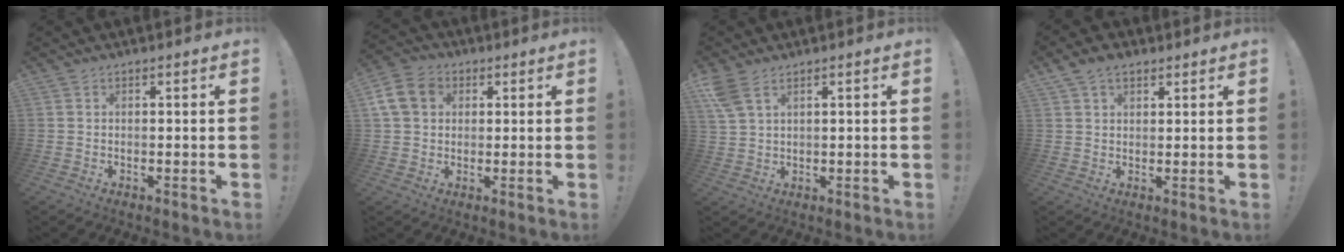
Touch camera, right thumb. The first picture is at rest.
{"total": 10.9, "force": [3.2, 8.4, 6.1], "torque": [-0.113, 0.001, 0.066]}
{"total": 6.1, "force": [3.7, 2.8, 3.9], "torque": [-0.091, -0.012, 0.071]}
{"total": 5.2, "force": [3.2, 3.3, 2.5], "torque": [-0.042, -0.006, 0.061]}